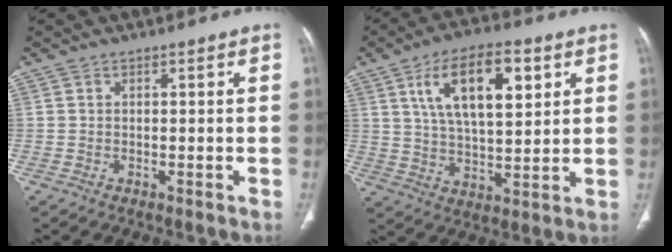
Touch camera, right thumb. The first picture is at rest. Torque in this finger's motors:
{"motor_torque": [0.99, 3.87, 1.14, 0.02, 0.23]}